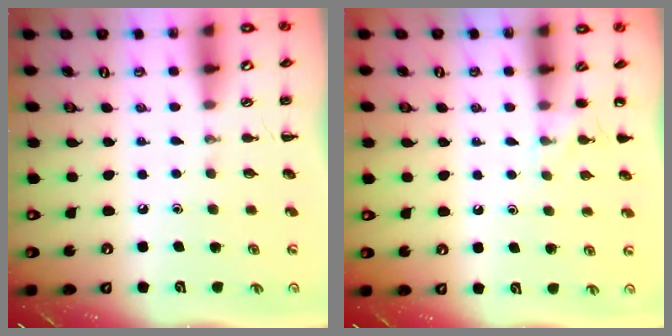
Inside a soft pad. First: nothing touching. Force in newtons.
{"total": 3.7, "press": 3.6, "slide": 1.1}